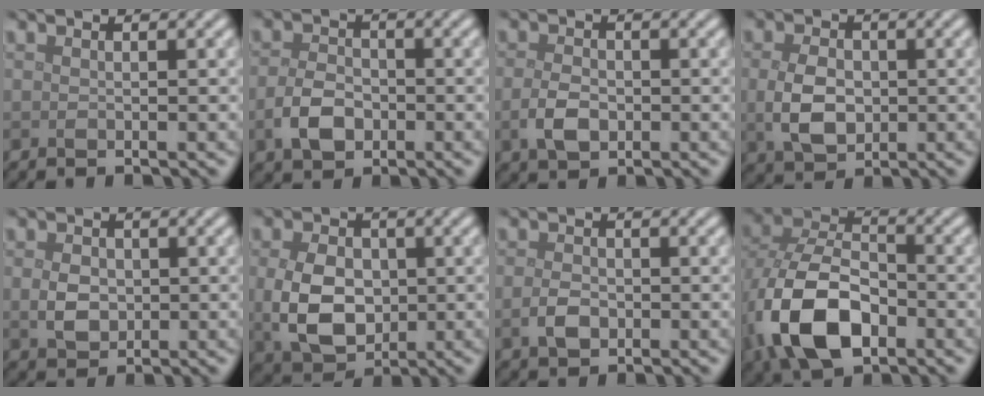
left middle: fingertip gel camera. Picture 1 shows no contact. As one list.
[{"total": 3.4, "force": [-1.1, 2.4, 2.2], "torque": [-0.044, 0.000, -0.026]}, {"total": 2.7, "force": [-0.6, 1.8, 1.9], "torque": [-0.040, -0.003, -0.013]}, {"total": 4.0, "force": [-0.2, 2.9, 2.8], "torque": [-0.061, -0.004, -0.003]}, {"total": 2.6, "force": [0.0, 2.0, 1.6], "torque": [-0.034, -0.002, -0.002]}, {"total": 6.5, "force": [-0.2, 4.7, 4.4], "torque": [-0.097, -0.008, 0.000]}, {"total": 1.9, "force": [-0.5, 1.3, 1.3], "torque": [-0.028, -0.002, -0.012]}, {"total": 10.2, "force": [-3.3, 6.3, 7.3], "torque": [-0.166, -0.010, -0.067]}]